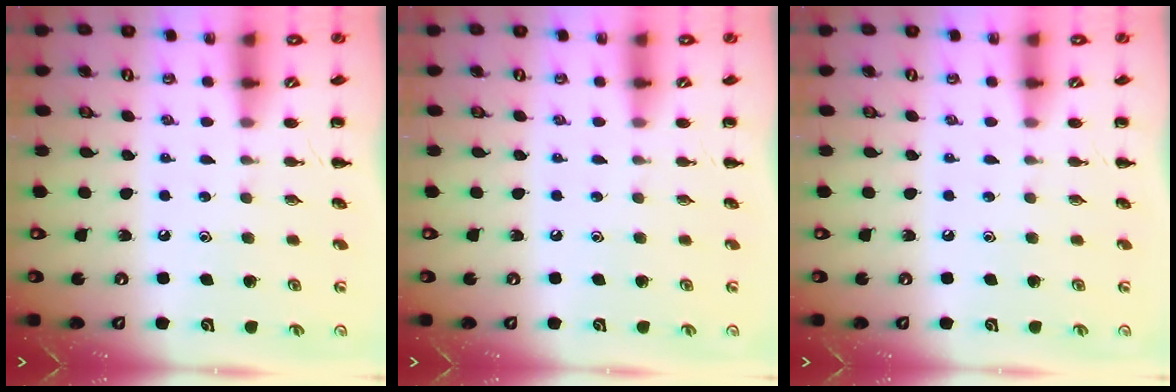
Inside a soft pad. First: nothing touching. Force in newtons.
{"total": 0.0}
{"total": 0.0}